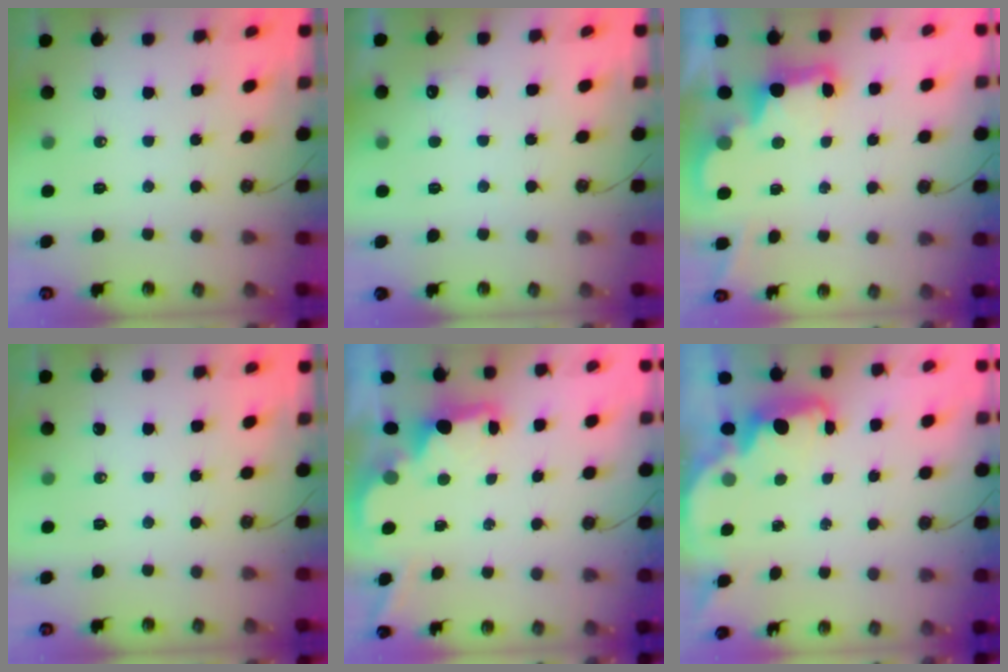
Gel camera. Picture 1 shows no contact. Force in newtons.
{"total": 5.3, "press": 5.2, "slide": 1.1}
{"total": 3.0, "press": 2.9, "slide": 0.6}
{"total": 0.0}
{"total": 2.2, "press": 2.1, "slide": 0.8}
{"total": 2.2, "press": 2.1, "slide": 0.6}